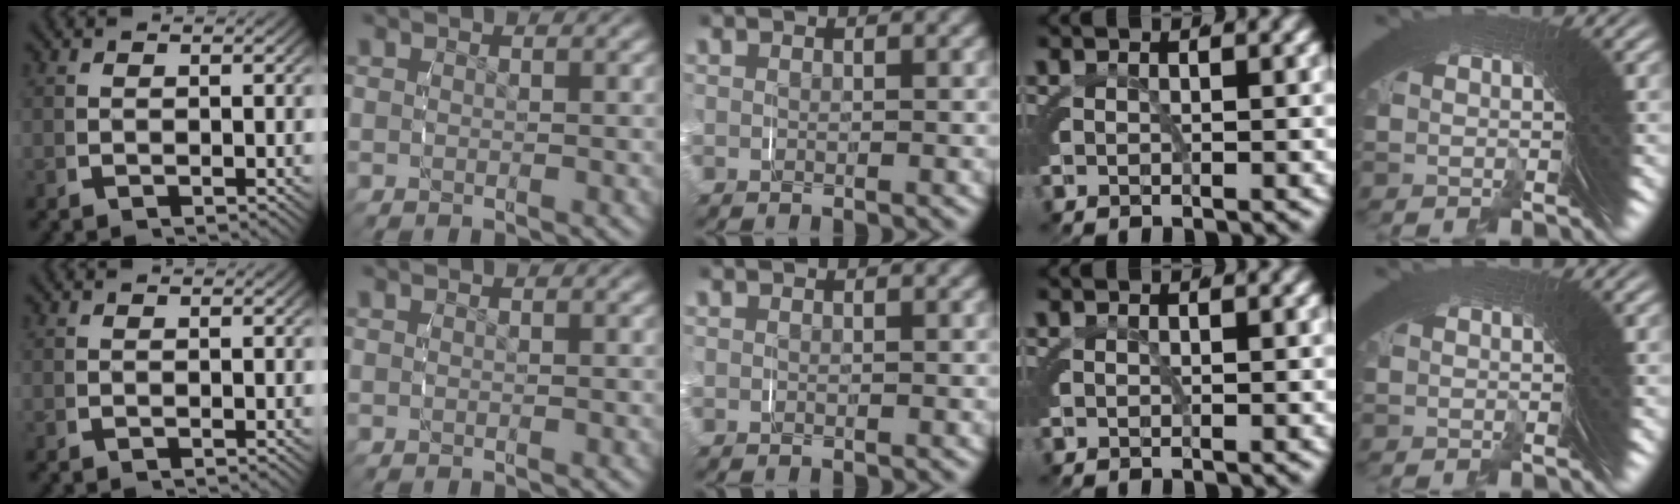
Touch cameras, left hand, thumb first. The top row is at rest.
{}